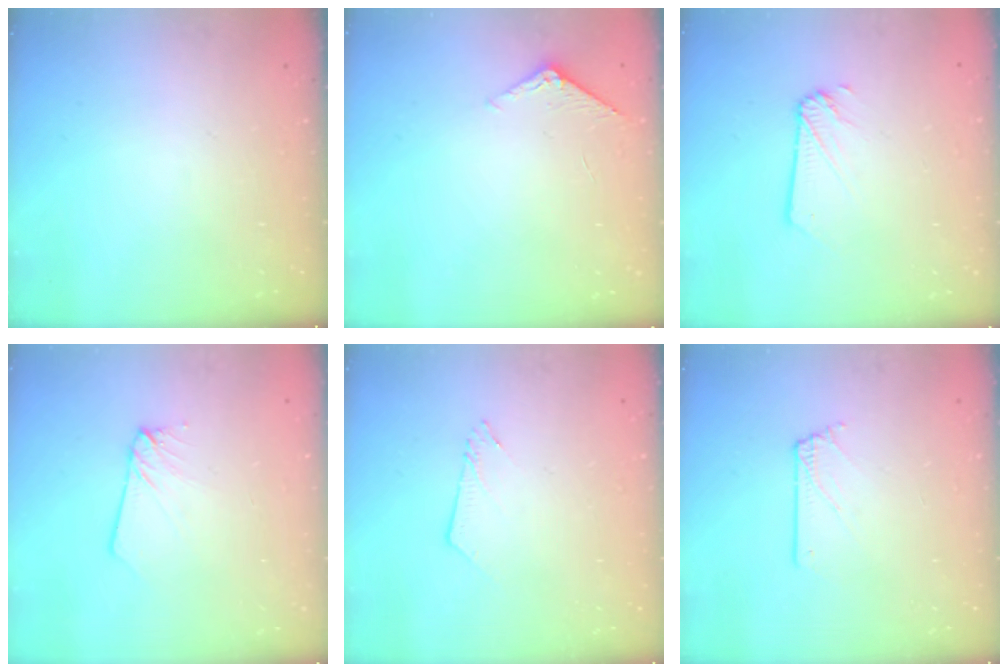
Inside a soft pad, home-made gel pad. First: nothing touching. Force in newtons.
{"total": 5.0, "press": 4.9, "slide": 0.5}
{"total": 1.9, "press": 1.9, "slide": 0.3}
{"total": 3.0, "press": 3.0, "slide": 0.3}
{"total": 4.2, "press": 4.2, "slide": 0.2}
{"total": 1.5, "press": 1.5, "slide": 0.1}